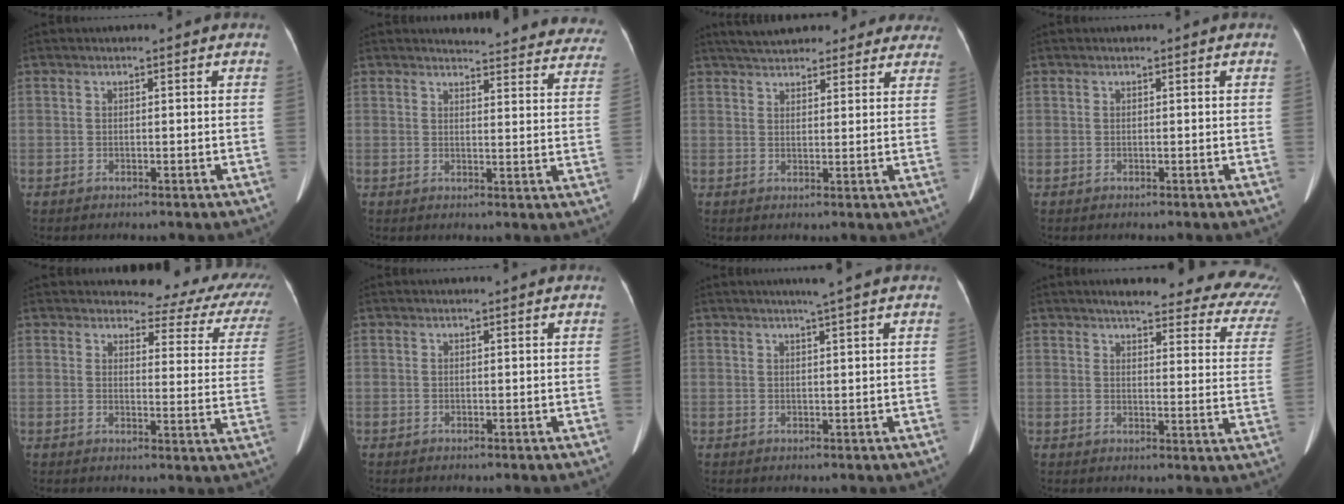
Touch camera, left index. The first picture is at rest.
{"total": 20.2, "force": [19.5, 3.7, 4.2], "torque": [-0.031, -0.073, 0.199]}
{"total": 19.7, "force": [17.3, 6.3, 7.0], "torque": [-0.105, 0.034, 0.218]}
{"total": 0.0}
{"total": 13.0, "force": [11.5, 4.3, 4.1], "torque": [-0.015, -0.035, 0.096]}
{"total": 1.2, "force": [1.1, 0.1, 0.3], "torque": [-0.012, 0.015, 0.012]}
{"total": 2.8, "force": [2.1, -0.8, 1.6], "torque": [-0.021, 0.002, 0.035]}
{"total": 21.6, "force": [19.1, 5.0, 8.7], "torque": [-0.084, -0.035, 0.196]}